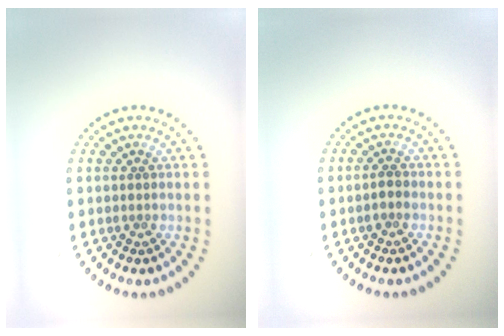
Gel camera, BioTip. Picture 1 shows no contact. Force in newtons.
{"total": 1.0, "press": 1.0, "slide": 0.2}